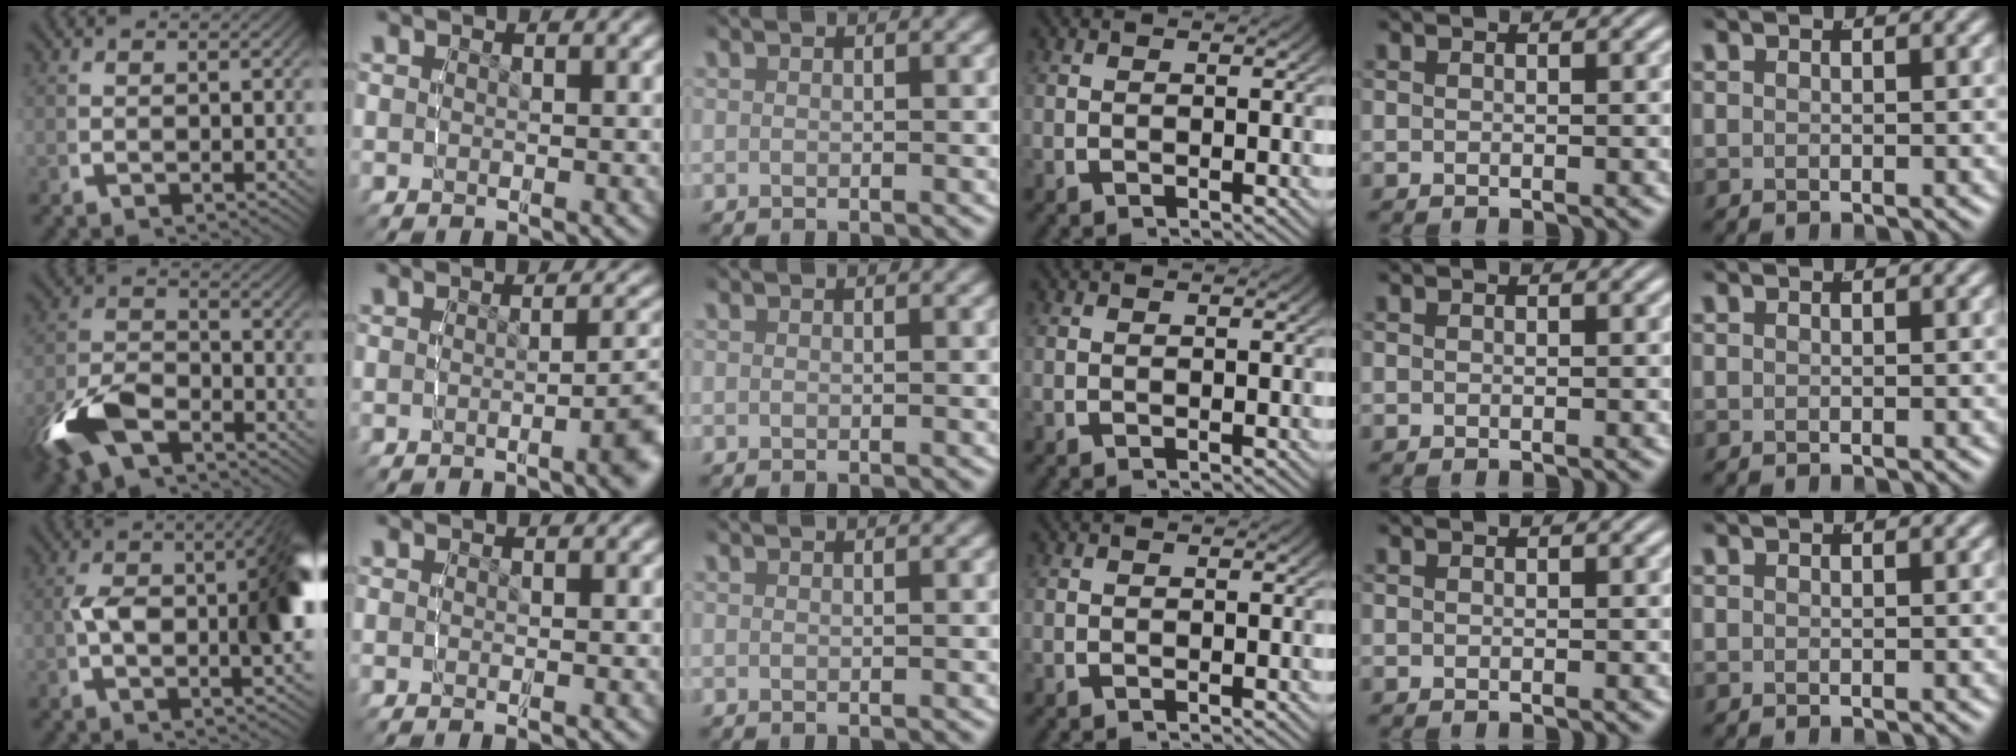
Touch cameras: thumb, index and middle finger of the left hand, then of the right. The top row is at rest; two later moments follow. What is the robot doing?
{"motion": "lift_and_place", "object": "glasses"}